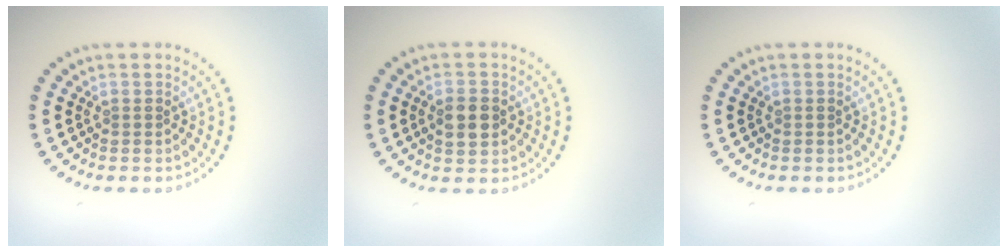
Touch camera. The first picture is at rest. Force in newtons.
{"total": 3.2, "press": 3.1, "slide": 0.1}
{"total": 0.0}